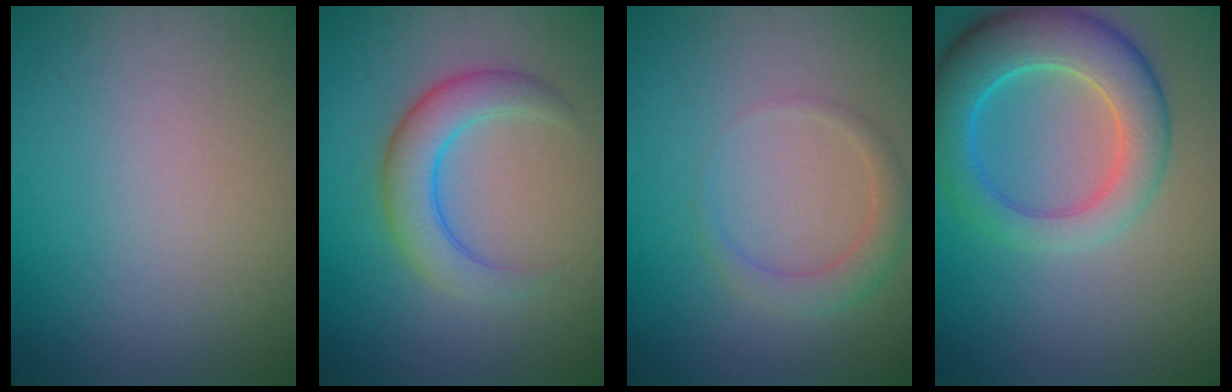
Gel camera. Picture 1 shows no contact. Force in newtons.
{"total": 4.3, "press": 4.3, "slide": 0.2}
{"total": 2.1, "press": 2.1, "slide": 0.1}
{"total": 6.9, "press": 6.8, "slide": 0.5}